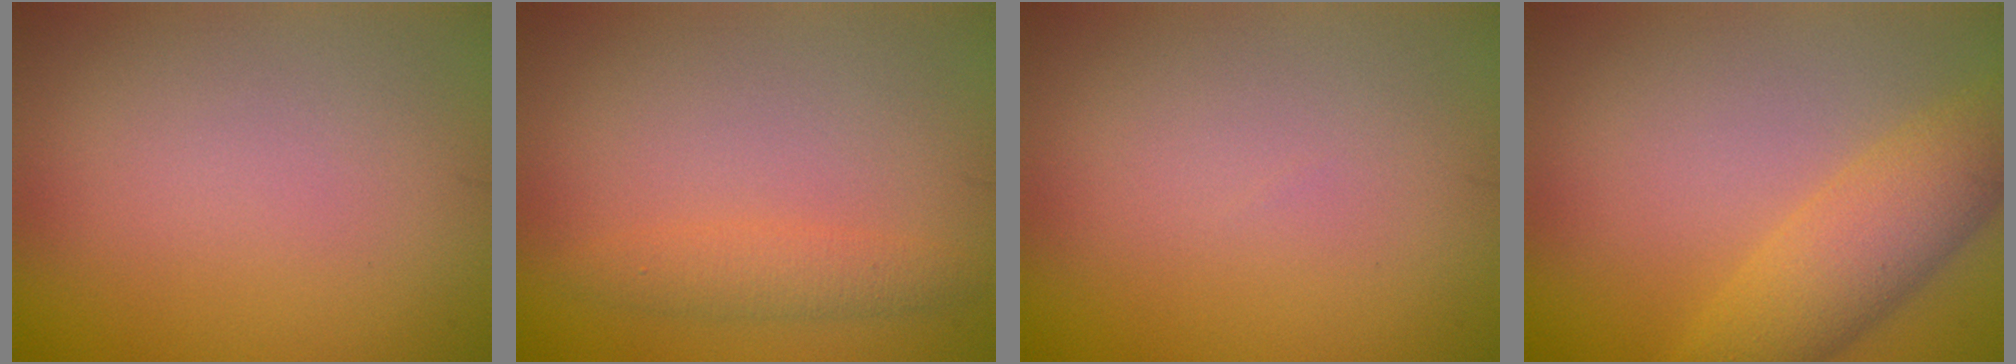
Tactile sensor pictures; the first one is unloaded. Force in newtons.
{"total": 2.0, "press": 2.0, "slide": 0.1}
{"total": 0.0}
{"total": 5.0, "press": 5.0, "slide": 0.2}